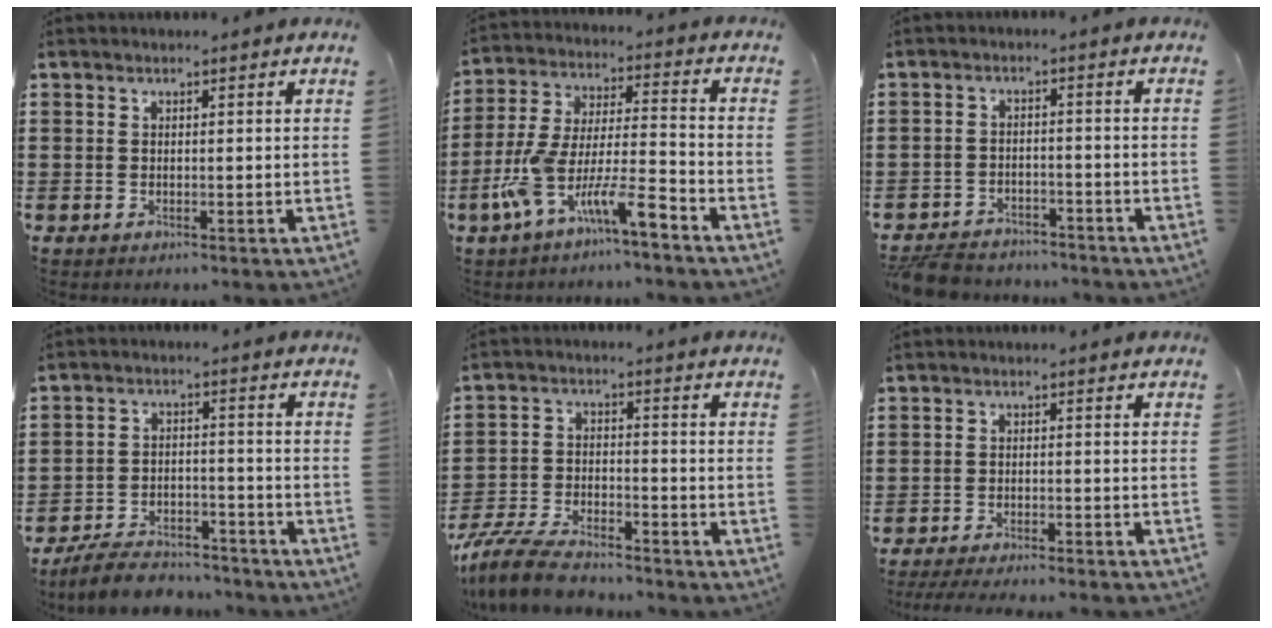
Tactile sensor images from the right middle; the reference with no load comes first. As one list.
[{"total": 11.4, "force": [-8.2, 1.7, 7.7], "torque": [-0.166, 0.000, -0.166]}, {"total": 4.9, "force": [-4.8, 1.0, 0.6], "torque": [-0.014, 0.010, -0.098]}, {"total": 6.5, "force": [-6.1, 1.4, 1.4], "torque": [-0.023, 0.018, -0.119]}, {"total": 7.8, "force": [-7.2, 1.5, 2.6], "torque": [-0.059, 0.011, -0.141]}, {"total": 3.1, "force": [-3.0, -0.1, 0.8], "torque": [-0.013, -0.002, -0.059]}]